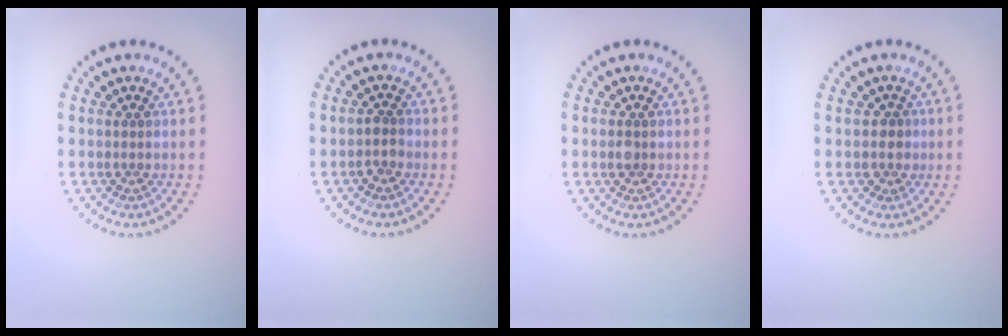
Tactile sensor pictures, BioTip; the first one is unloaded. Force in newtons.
{"total": 1.3, "press": 1.1, "slide": 0.7}
{"total": 0.9, "press": 0.9, "slide": 0.0}
{"total": 1.3, "press": 1.0, "slide": 0.9}